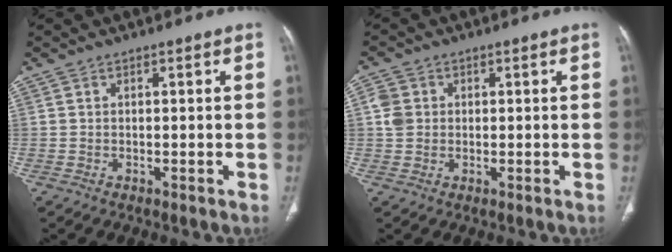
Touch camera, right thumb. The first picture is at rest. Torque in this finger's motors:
{"motor_torque": [0.33, 1.27, 0.56, 0.28, 0.02]}